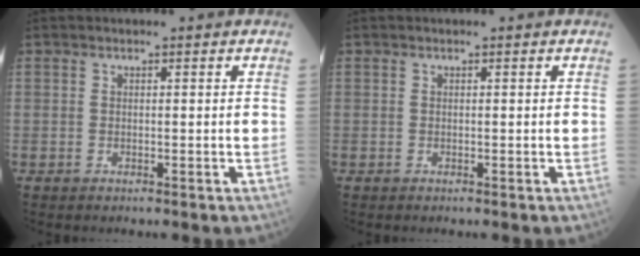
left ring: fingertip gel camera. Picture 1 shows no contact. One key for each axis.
{"total": 0.0}